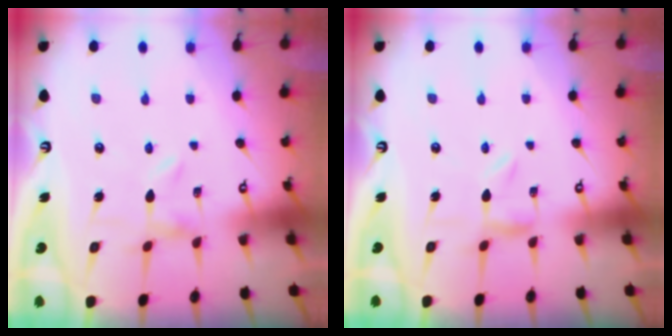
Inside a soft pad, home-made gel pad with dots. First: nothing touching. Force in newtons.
{"total": 1.4, "press": 1.4, "slide": 0.2}